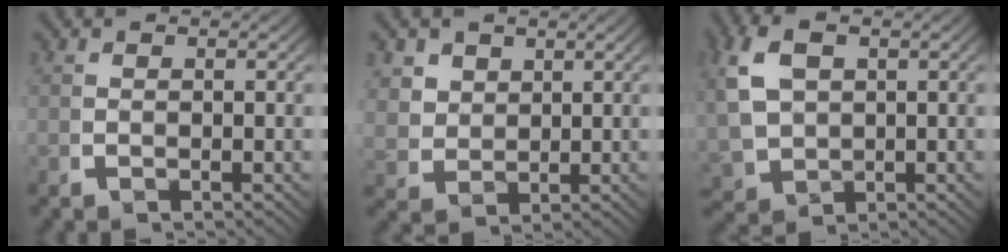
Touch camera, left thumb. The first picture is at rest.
{"total": 3.3, "force": [1.8, 2.3, 1.4], "torque": [-0.030, -0.015, 0.047]}
{"total": 5.4, "force": [1.2, 3.8, 3.6], "torque": [-0.097, -0.013, 0.042]}